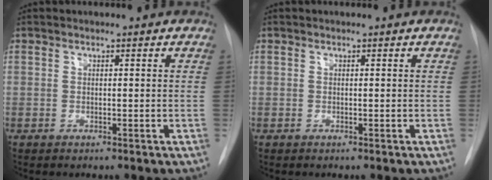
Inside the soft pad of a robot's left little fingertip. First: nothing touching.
{"total": 0.0}